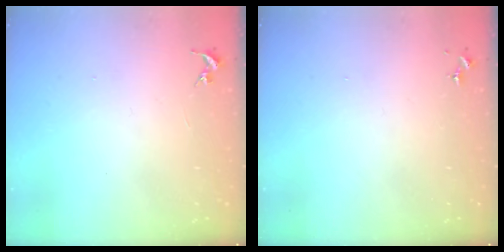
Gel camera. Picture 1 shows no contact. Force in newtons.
{"total": 0.0}